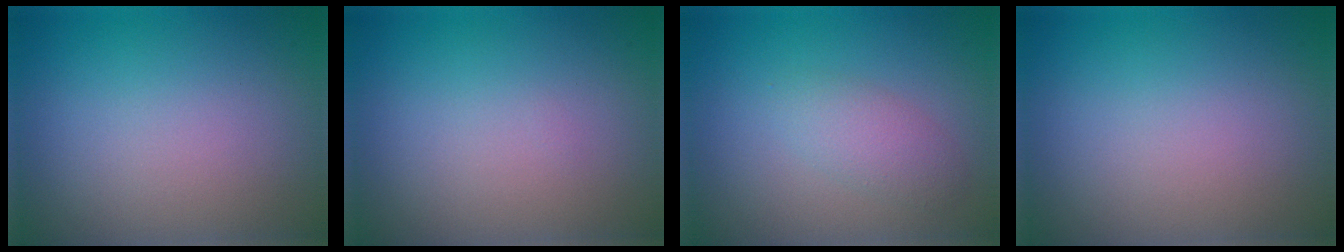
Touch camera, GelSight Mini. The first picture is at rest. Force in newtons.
{"total": 0.0}
{"total": 2.0, "press": 2.0, "slide": 0.1}
{"total": 0.0}